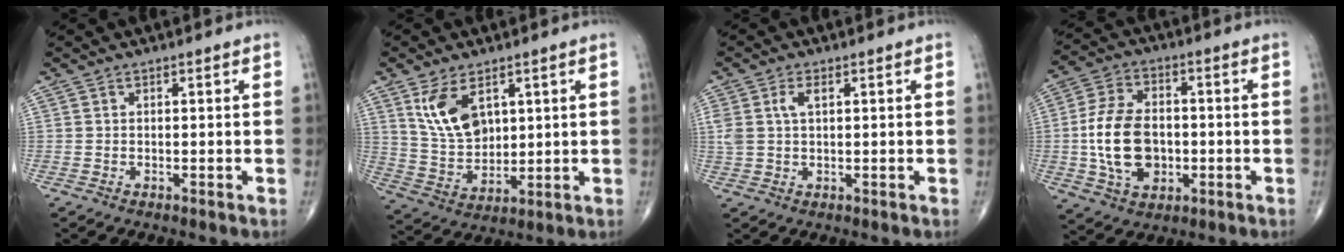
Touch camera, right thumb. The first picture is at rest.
{"total": 10.1, "force": [4.6, 5.9, 6.8], "torque": [-0.112, -0.021, 0.102]}
{"total": 4.2, "force": [1.4, 2.2, 3.2], "torque": [-0.079, 0.011, 0.030]}
{"total": 14.2, "force": [-1.5, 9.5, 10.4], "torque": [-0.184, 0.014, -0.022]}